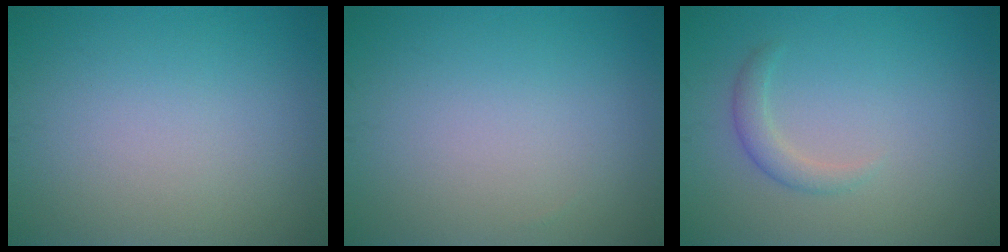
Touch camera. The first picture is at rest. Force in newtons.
{"total": 0.0}
{"total": 1.6, "press": 1.6, "slide": 0.1}